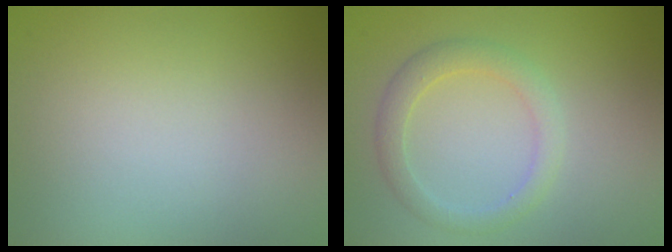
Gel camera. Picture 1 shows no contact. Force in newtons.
{"total": 2.4, "press": 2.4, "slide": 0.2}